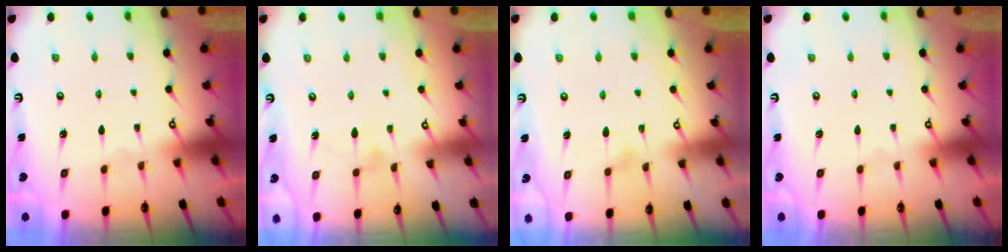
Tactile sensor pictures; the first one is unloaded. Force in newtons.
{"total": 5.6, "press": 5.6, "slide": 0.2}
{"total": 8.3, "press": 8.3, "slide": 0.5}
{"total": 0.0}